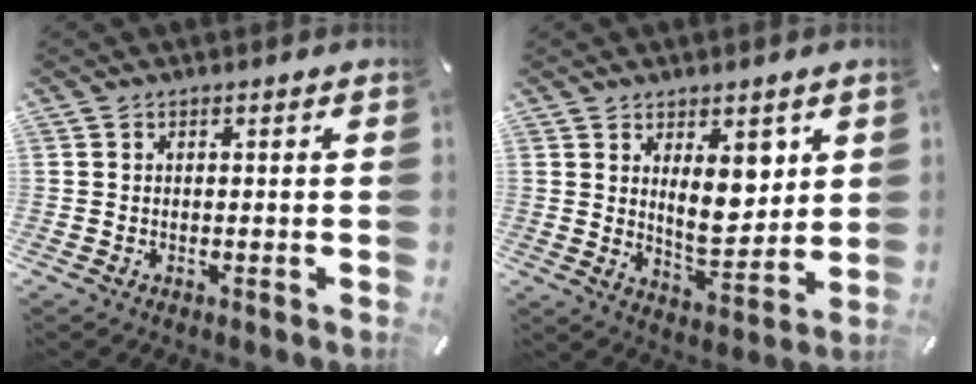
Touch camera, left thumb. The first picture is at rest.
{"total": 9.9, "force": [4.2, 5.6, 7.0], "torque": [-0.081, -0.026, 0.071]}